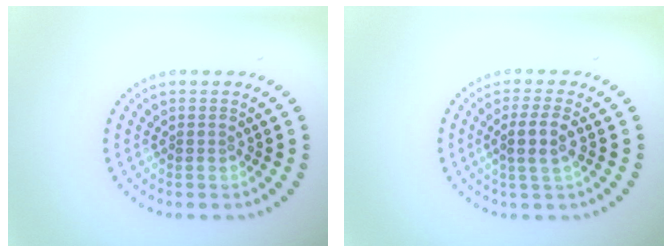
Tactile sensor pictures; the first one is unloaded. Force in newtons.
{"total": 2.5, "press": 2.2, "slide": 1.1}